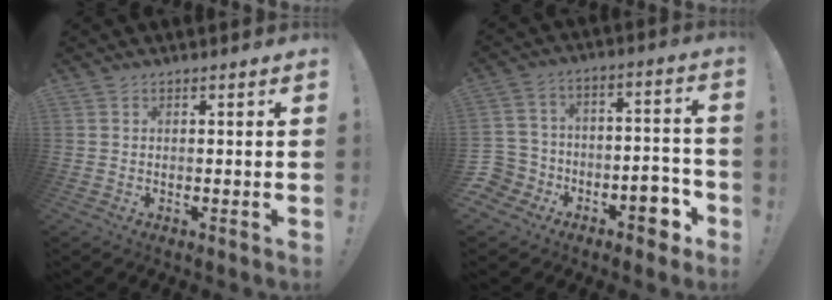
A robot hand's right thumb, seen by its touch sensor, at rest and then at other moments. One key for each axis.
{"total": 11.5, "fx": -6.8, "fy": 8.3, "fz": 4.1, "tx": -0.046, "ty": 0.056, "tz": -0.116}